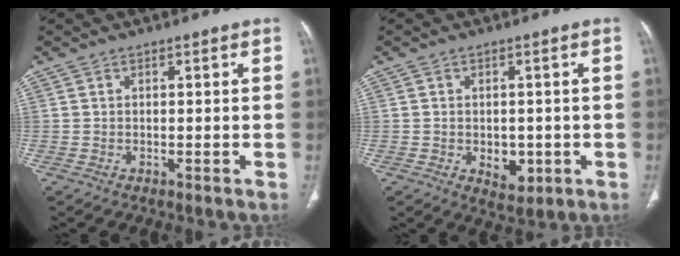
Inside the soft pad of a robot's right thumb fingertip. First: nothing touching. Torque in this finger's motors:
{"motor_torque": [-0.38, 0.24, -0.16, 0.07, 0.00]}